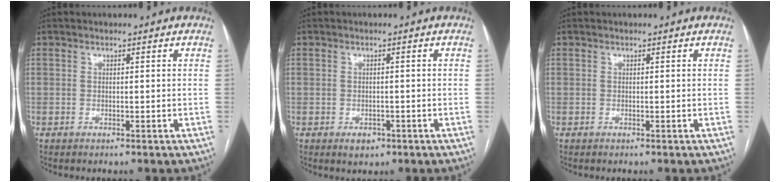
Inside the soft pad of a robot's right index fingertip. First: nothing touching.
{"total": 2.2, "force": [-1.2, 1.6, 1.0], "torque": [-0.008, 0.002, -0.009]}
{"total": 0.0}